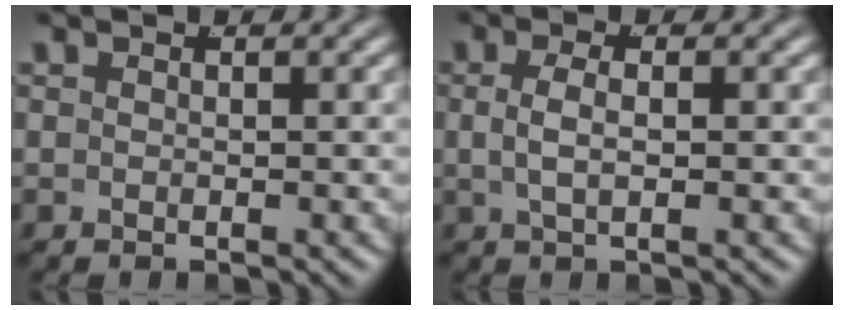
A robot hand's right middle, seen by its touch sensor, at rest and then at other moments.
{"total": 2.2, "force": [0.4, 0.7, 2.1], "torque": [-0.042, 0.008, 0.005]}